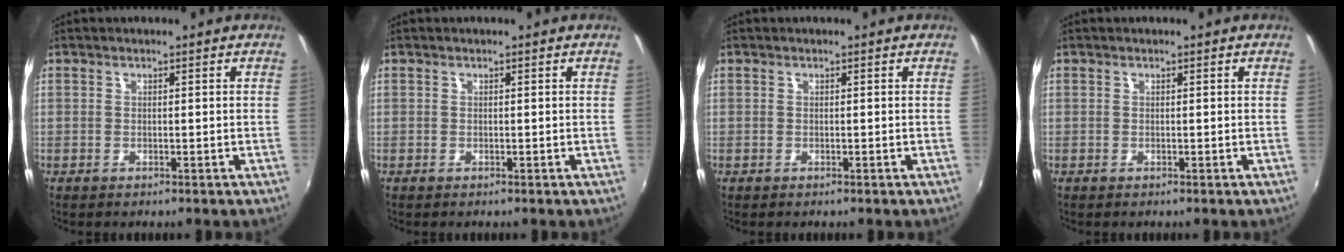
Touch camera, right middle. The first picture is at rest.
{"total": 0.0}
{"total": 0.0}
{"total": 0.0}